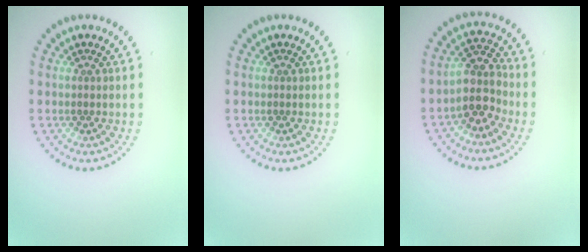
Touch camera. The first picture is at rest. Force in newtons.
{"total": 0.0}
{"total": 3.3, "press": 2.7, "slide": 1.9}